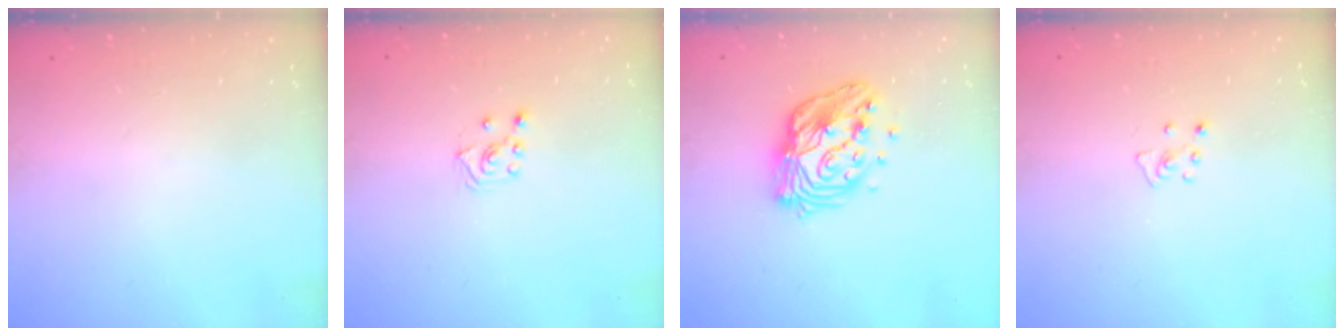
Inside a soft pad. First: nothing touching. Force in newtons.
{"total": 3.8, "press": 3.8, "slide": 0.3}
{"total": 14.7, "press": 14.6, "slide": 1.2}
{"total": 4.1, "press": 4.0, "slide": 0.5}